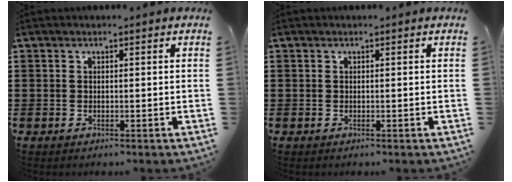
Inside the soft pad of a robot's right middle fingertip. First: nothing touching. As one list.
[{"total": 0.0}]